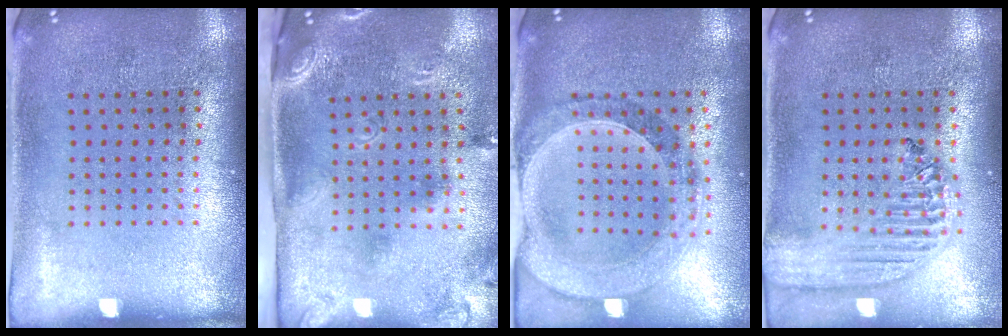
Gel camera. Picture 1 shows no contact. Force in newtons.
{"total": 2.8, "press": 1.9, "slide": 2.0}
{"total": 1.5, "press": 1.4, "slide": 0.4}
{"total": 2.2, "press": 1.9, "slide": 1.1}